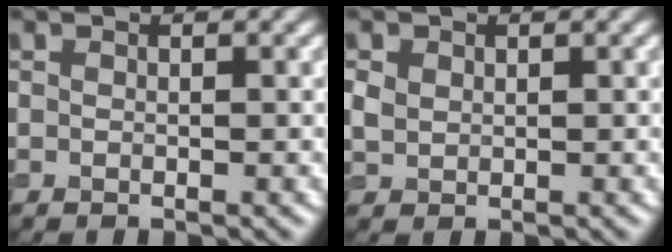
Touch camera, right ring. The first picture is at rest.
{"total": 1.5, "force": [0.5, 1.2, 0.6], "torque": [-0.013, 0.001, 0.012]}